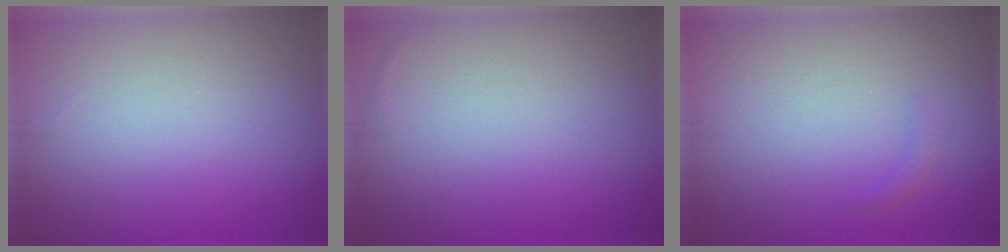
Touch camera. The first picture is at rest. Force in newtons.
{"total": 0.0}
{"total": 0.7, "press": 0.7, "slide": 0.1}